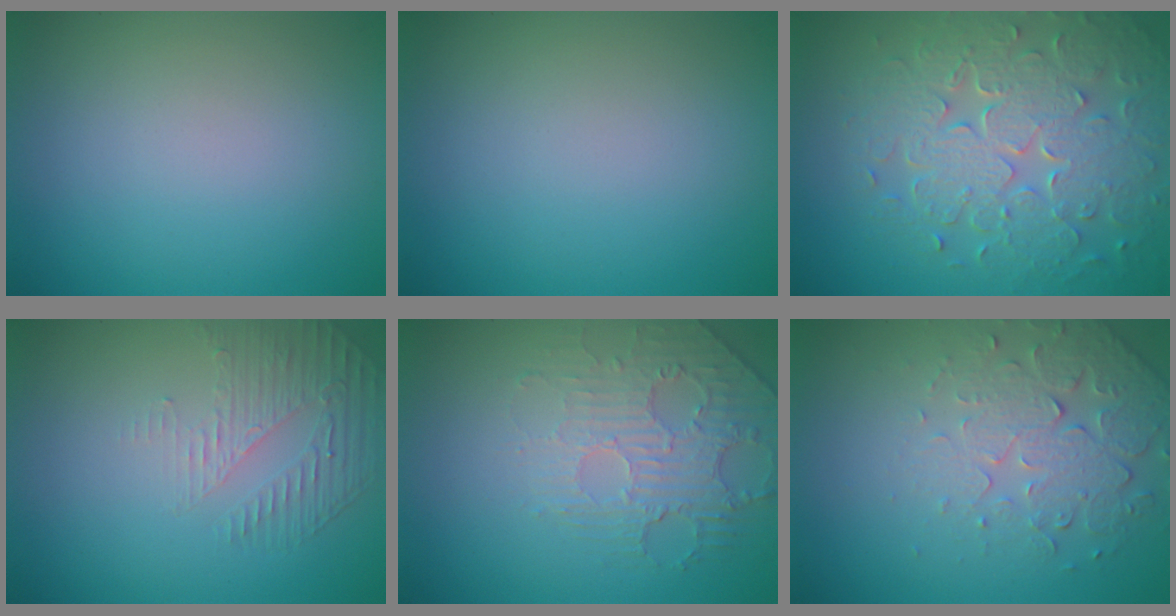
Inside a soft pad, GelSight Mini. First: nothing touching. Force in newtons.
{"total": 0.0}
{"total": 8.1, "press": 5.9, "slide": 5.6}
{"total": 1.8, "press": 1.1, "slide": 1.5}
{"total": 2.5, "press": 1.9, "slide": 1.6}
{"total": 5.1, "press": 3.7, "slide": 3.5}